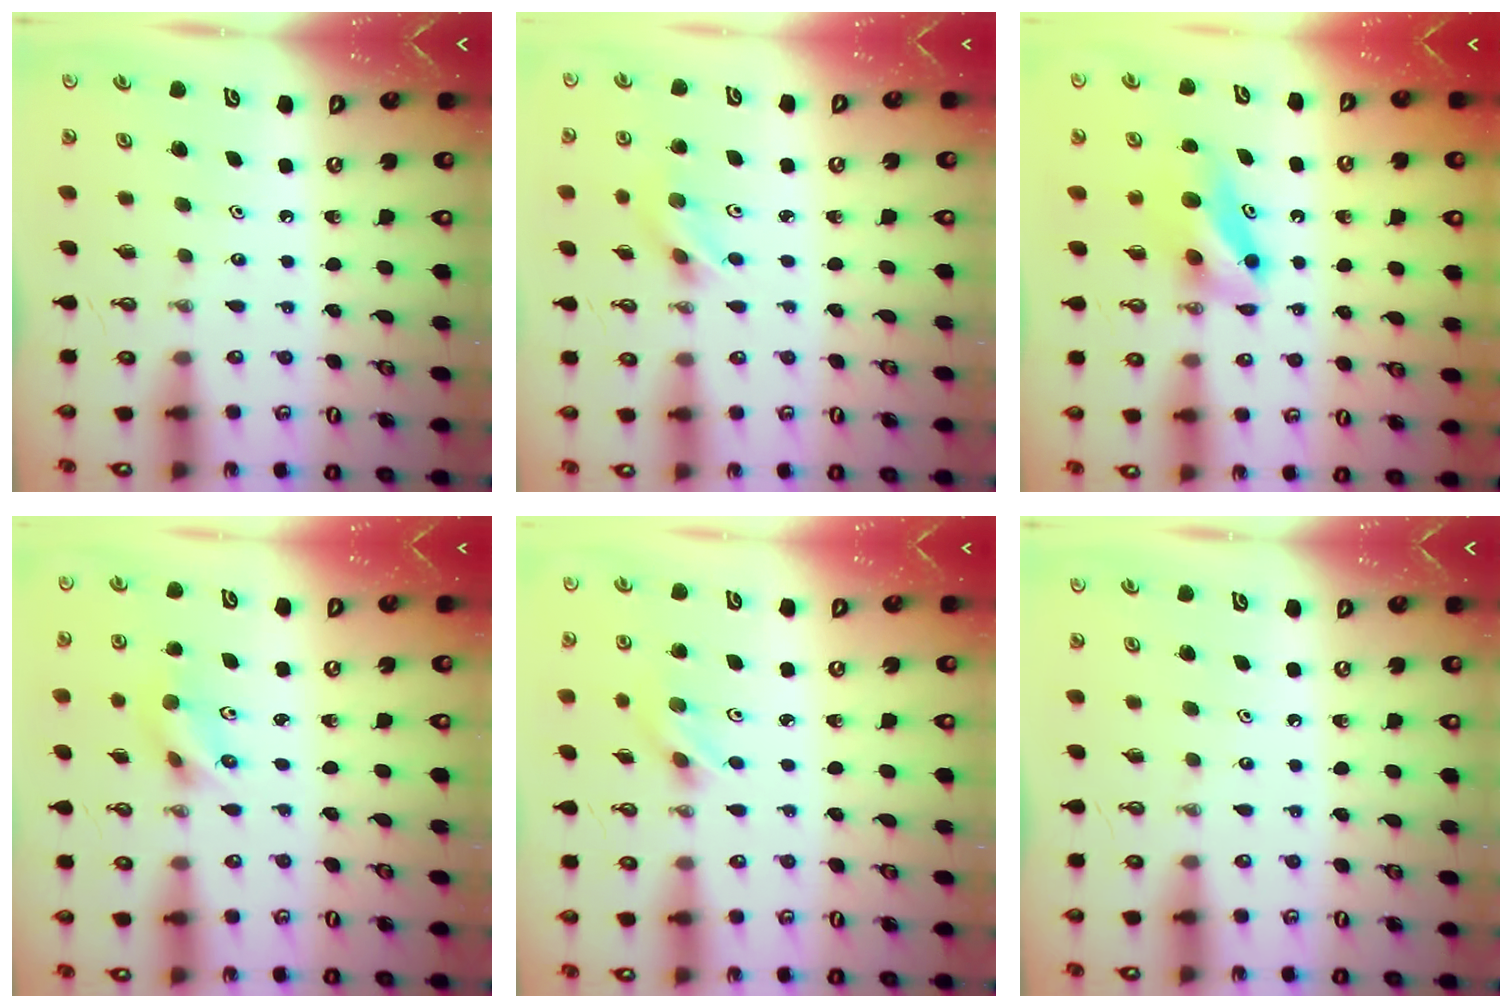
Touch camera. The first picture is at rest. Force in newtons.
{"total": 3.8, "press": 2.8, "slide": 2.6}
{"total": 7.8, "press": 7.4, "slide": 2.5}
{"total": 6.3, "press": 2.7, "slide": 5.7}
{"total": 2.9, "press": 2.8, "slide": 0.7}
{"total": 0.0}